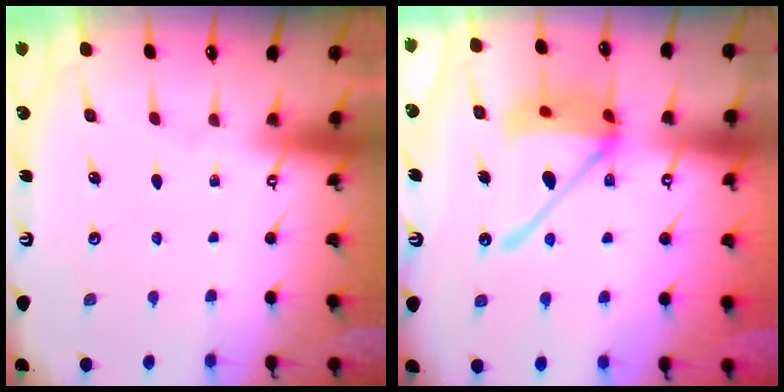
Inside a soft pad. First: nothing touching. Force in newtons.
{"total": 17.8, "press": 17.7, "slide": 2.4}